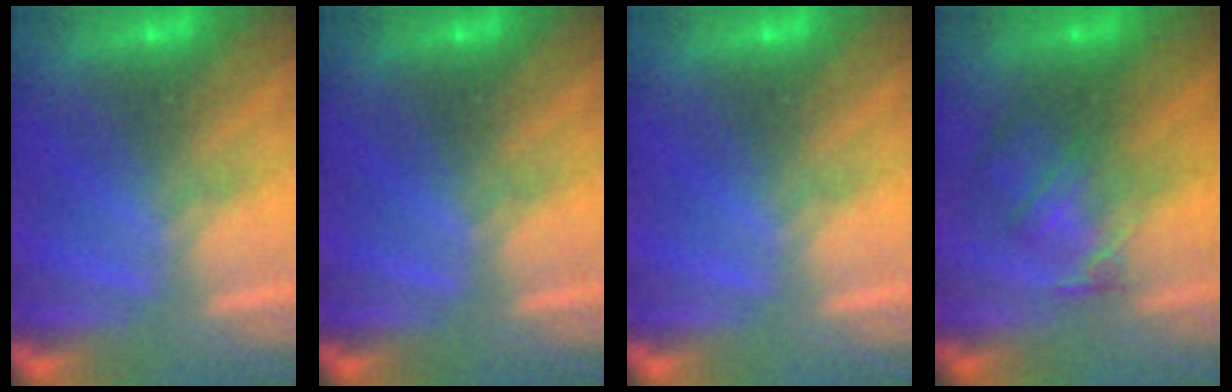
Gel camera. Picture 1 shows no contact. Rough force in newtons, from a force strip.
{"total": 0.0}
{"total": 0.0}
{"total": 2.4}